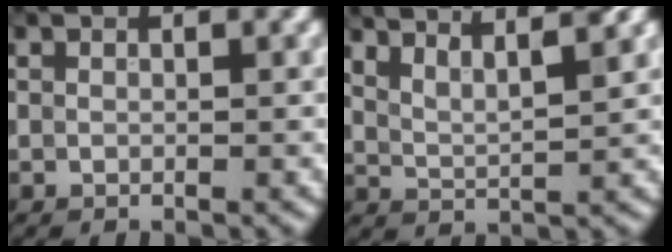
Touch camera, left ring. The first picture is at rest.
{"total": 5.9, "force": [4.6, 1.7, 3.3], "torque": [-0.048, 0.030, 0.050]}